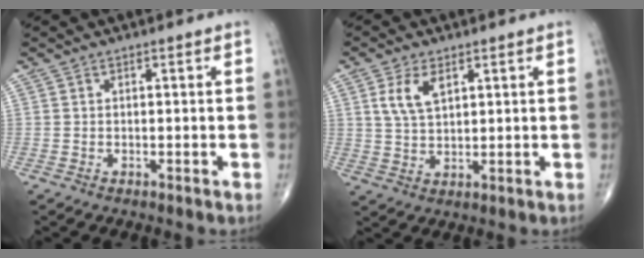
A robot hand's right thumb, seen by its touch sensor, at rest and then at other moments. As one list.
[{"total": 6.0, "force": [2.5, 3.2, 4.4], "torque": [-0.082, -0.007, 0.054]}]